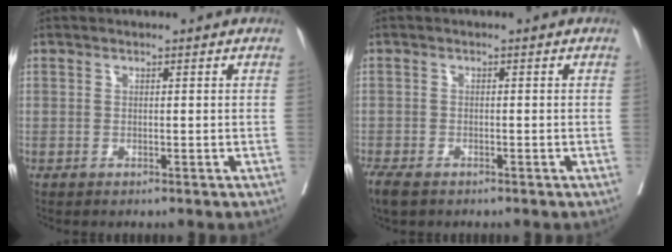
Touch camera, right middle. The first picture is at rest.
{"total": 4.8, "force": [-3.5, 2.1, 2.6], "torque": [-0.055, -0.013, -0.059]}